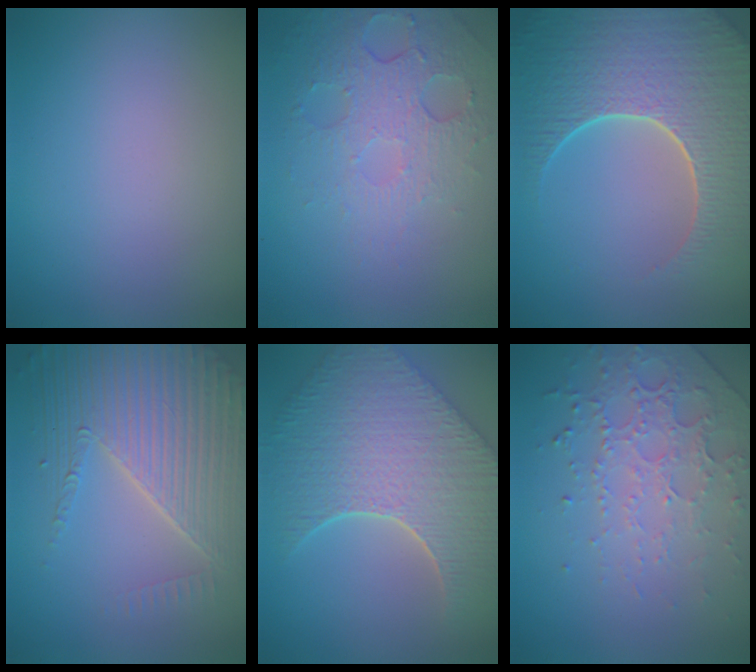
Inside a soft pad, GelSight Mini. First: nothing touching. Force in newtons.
{"total": 5.2, "press": 3.3, "slide": 4.0}
{"total": 9.3, "press": 6.6, "slide": 6.5}
{"total": 7.2, "press": 5.2, "slide": 5.1}
{"total": 9.8, "press": 7.0, "slide": 6.9}
{"total": 4.7, "press": 3.1, "slide": 3.6}